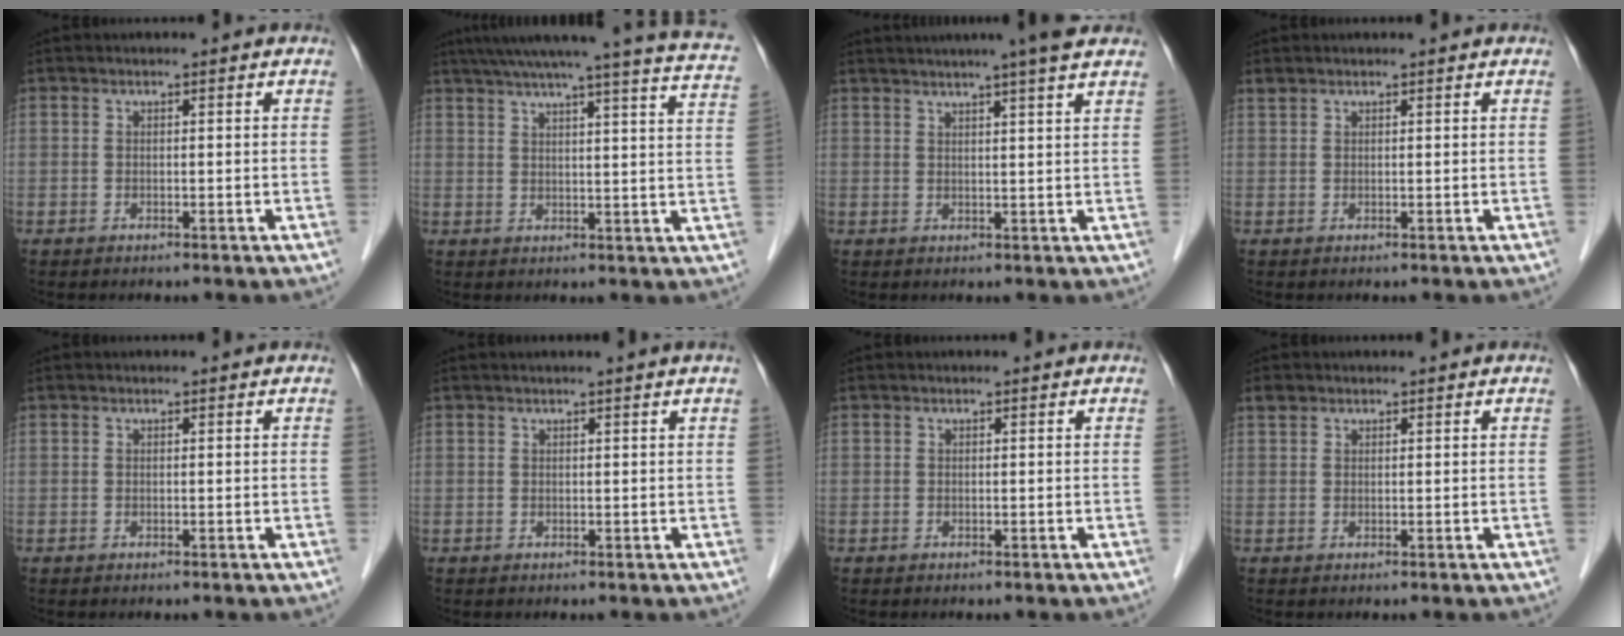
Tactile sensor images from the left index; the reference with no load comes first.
{"total": 24.8, "force": [21.2, 0.5, 12.8], "torque": [-0.193, -0.013, 0.255]}
{"total": 9.2, "force": [7.6, -0.7, 5.1], "torque": [-0.077, 0.019, 0.088]}
{"total": 0.8, "force": [0.8, 0.2, 0.1], "torque": [-0.011, 0.009, 0.025]}
{"total": 0.0}
{"total": 1.3, "force": [0.9, -0.5, 0.7], "torque": [-0.014, -0.001, 0.024]}
{"total": 0.0}
{"total": 1.2, "force": [0.9, 0.8, 0.2], "torque": [-0.006, 0.012, 0.023]}